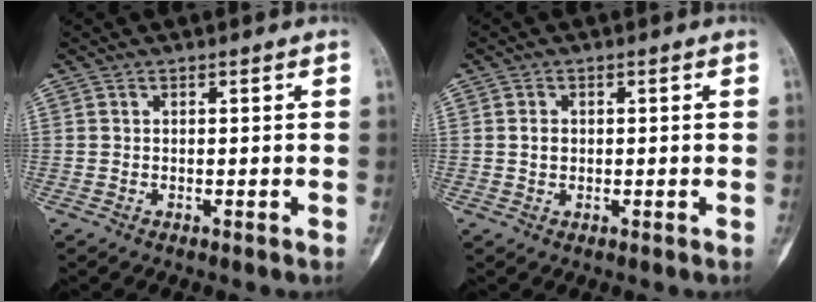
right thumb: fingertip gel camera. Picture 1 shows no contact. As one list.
[{"total": 1.6, "force": [0.1, 1.3, 1.0], "torque": [-0.013, 0.003, 0.002]}]